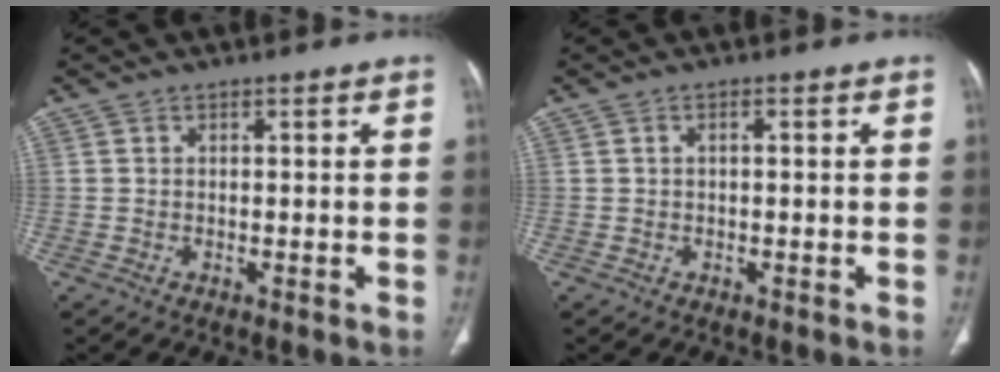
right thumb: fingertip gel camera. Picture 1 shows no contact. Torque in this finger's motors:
{"motor_torque": [-0.23, -0.15, -0.45, 0.16, 0.07]}